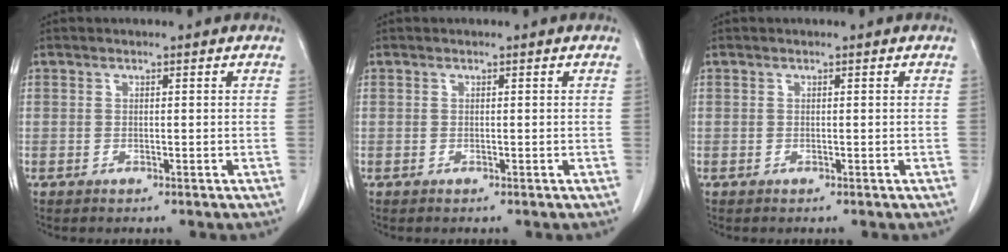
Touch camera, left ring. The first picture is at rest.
{"total": 0.0}
{"total": 0.0}